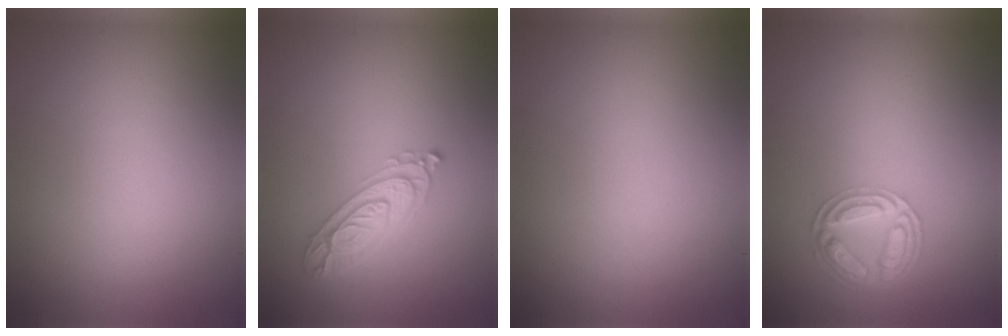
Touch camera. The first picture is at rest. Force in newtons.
{"total": 3.0, "press": 2.9, "slide": 0.7}
{"total": 0.0}
{"total": 4.3, "press": 3.5, "slide": 2.5}